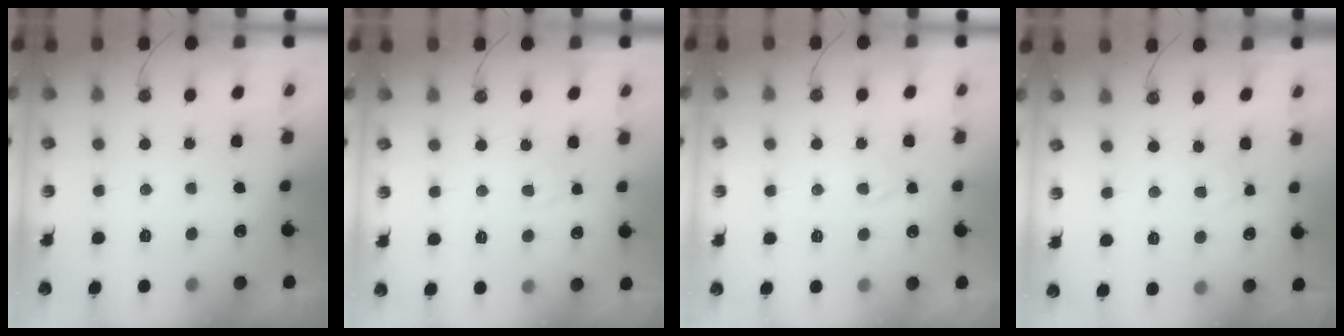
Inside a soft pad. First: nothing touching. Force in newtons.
{"total": 4.4, "press": 4.4, "slide": 0.6}
{"total": 0.9, "press": 0.9, "slide": 0.2}
{"total": 1.9, "press": 1.9, "slide": 0.2}